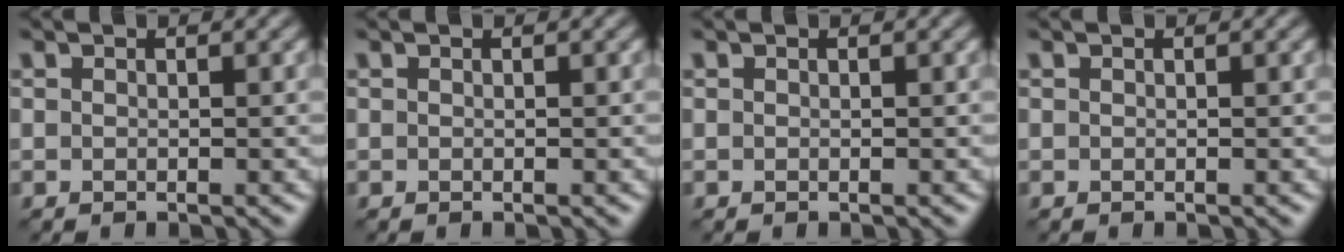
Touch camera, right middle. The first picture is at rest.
{"total": 0.0}
{"total": 0.0}
{"total": 0.0}